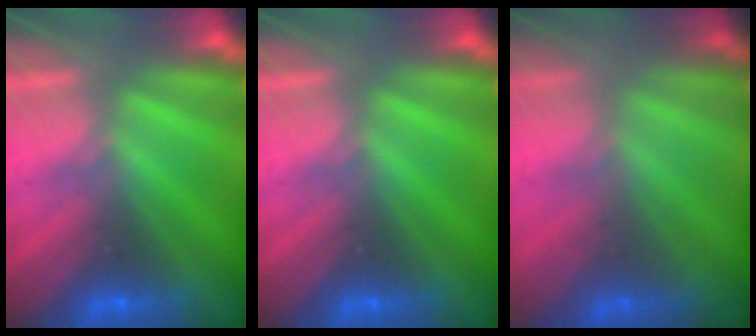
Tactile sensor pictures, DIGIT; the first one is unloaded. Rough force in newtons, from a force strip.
{"total": 0.0}
{"total": 1.7}